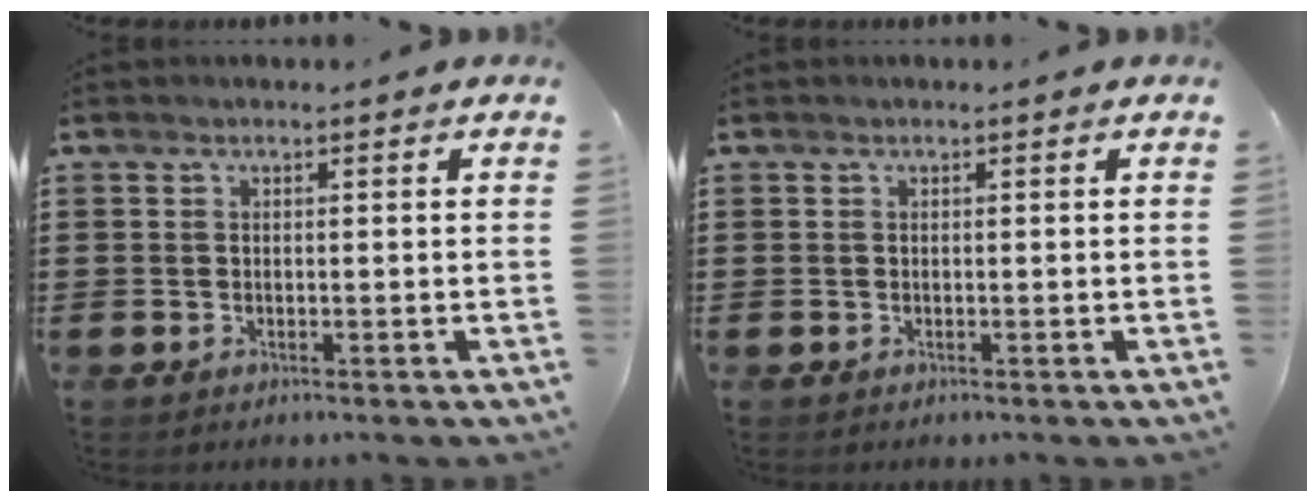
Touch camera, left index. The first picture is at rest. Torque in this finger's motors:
{"motor_torque": [0.00, 0.00, 0.00, -0.01]}